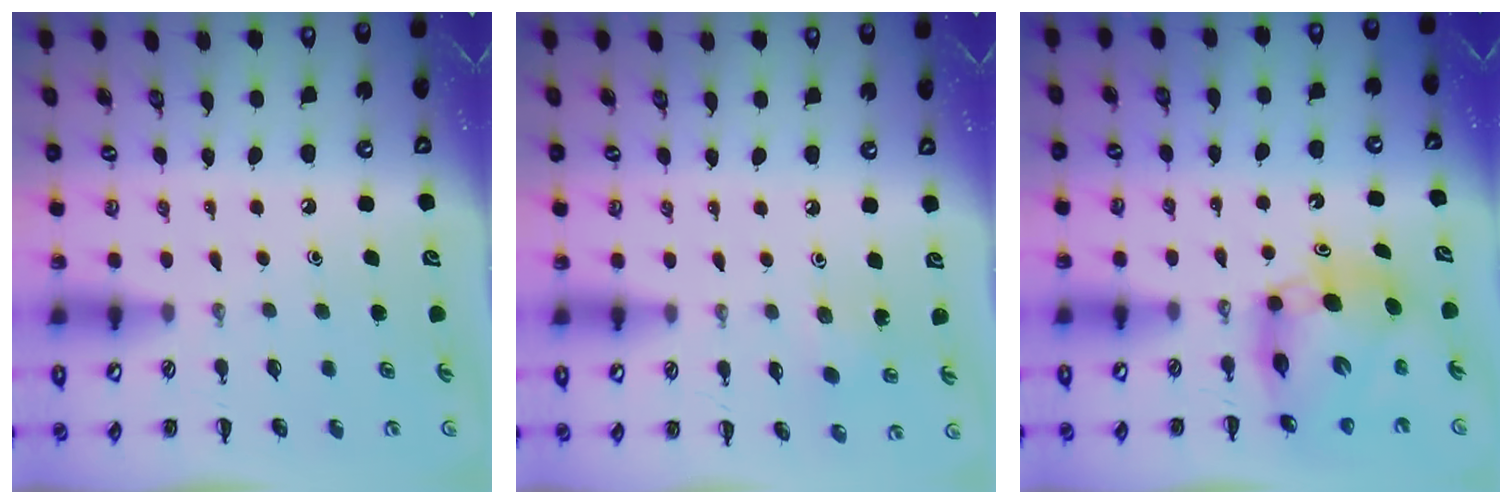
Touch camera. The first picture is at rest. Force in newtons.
{"total": 2.6, "press": 2.5, "slide": 0.7}
{"total": 9.9, "press": 9.5, "slide": 2.8}